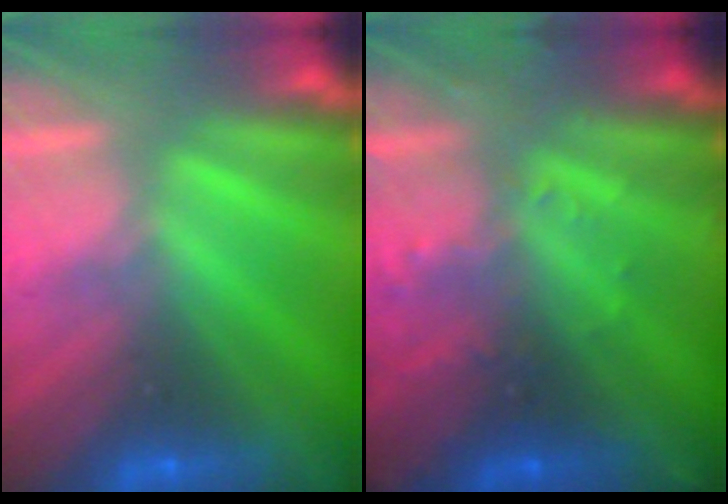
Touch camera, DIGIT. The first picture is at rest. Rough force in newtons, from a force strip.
{"total": 2.9}